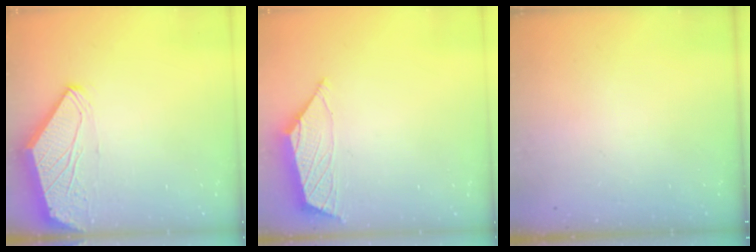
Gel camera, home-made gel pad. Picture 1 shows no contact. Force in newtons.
{"total": 2.0, "press": 1.9, "slide": 0.7}
{"total": 0.0}